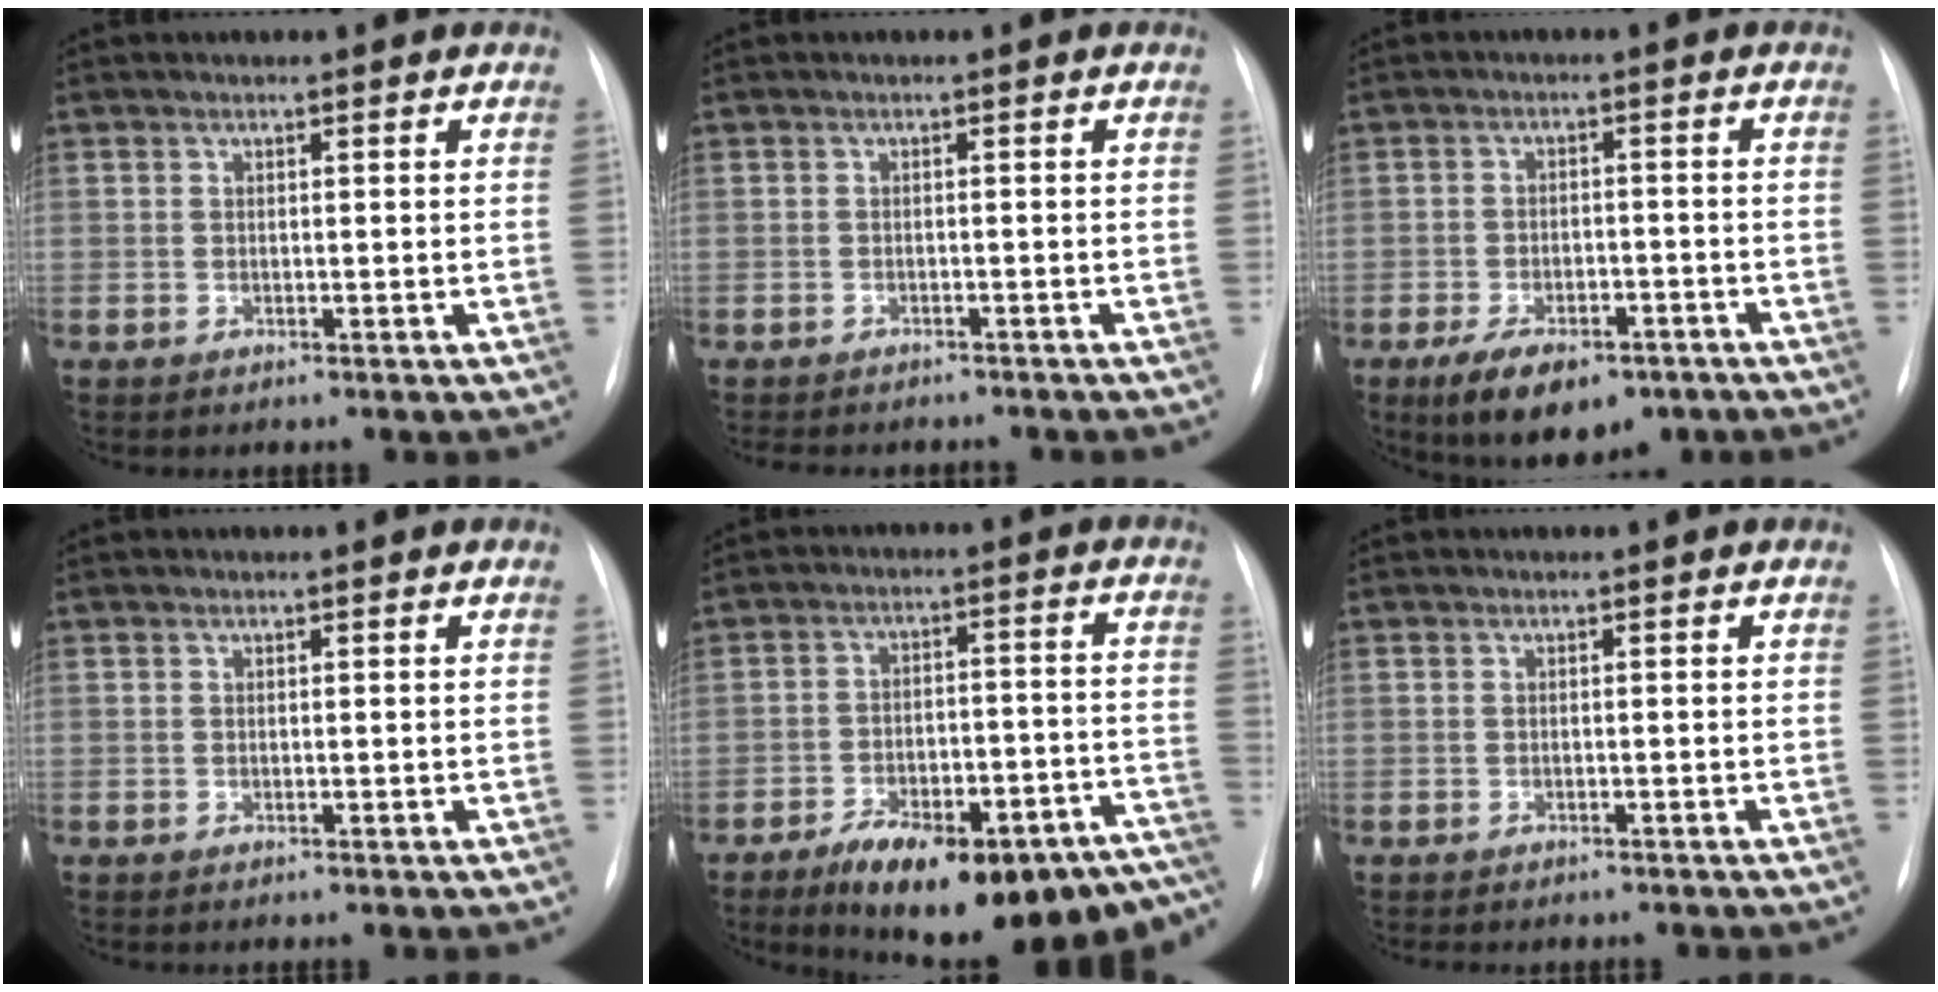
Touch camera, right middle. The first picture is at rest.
{"total": 8.5, "force": [-7.4, 2.7, 3.0], "torque": [-0.050, 0.000, -0.087]}
{"total": 10.9, "force": [-7.3, 5.0, 6.3], "torque": [-0.100, -0.005, -0.109]}
{"total": 0.0}
{"total": 23.1, "force": [-17.4, 7.3, 13.3], "torque": [-0.124, 0.034, -0.236]}
{"total": 3.3, "force": [-2.8, 1.3, 1.1], "torque": [-0.017, -0.005, -0.029]}